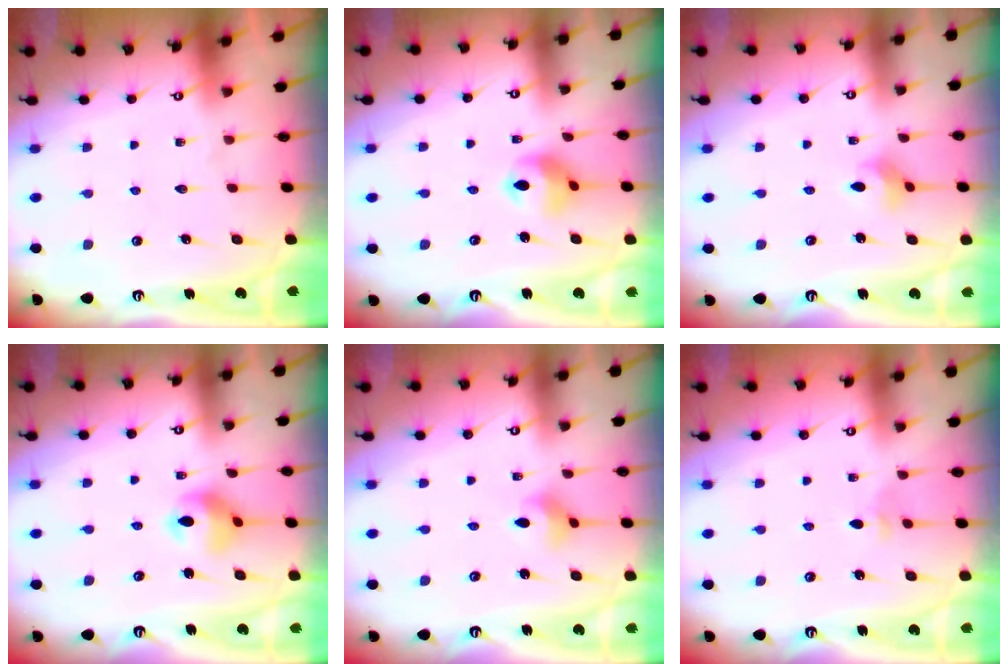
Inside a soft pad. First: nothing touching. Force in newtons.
{"total": 8.2, "press": 8.2, "slide": 0.6}
{"total": 2.8, "press": 2.8, "slide": 0.1}
{"total": 8.7, "press": 8.6, "slide": 1.1}
{"total": 3.3, "press": 3.3, "slide": 0.3}
{"total": 2.3, "press": 2.2, "slide": 0.8}